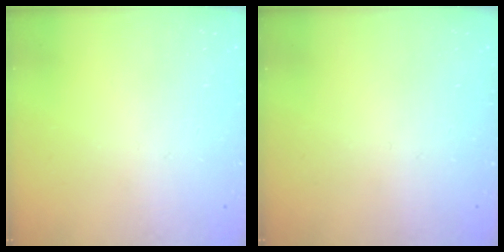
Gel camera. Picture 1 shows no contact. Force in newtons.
{"total": 0.0}